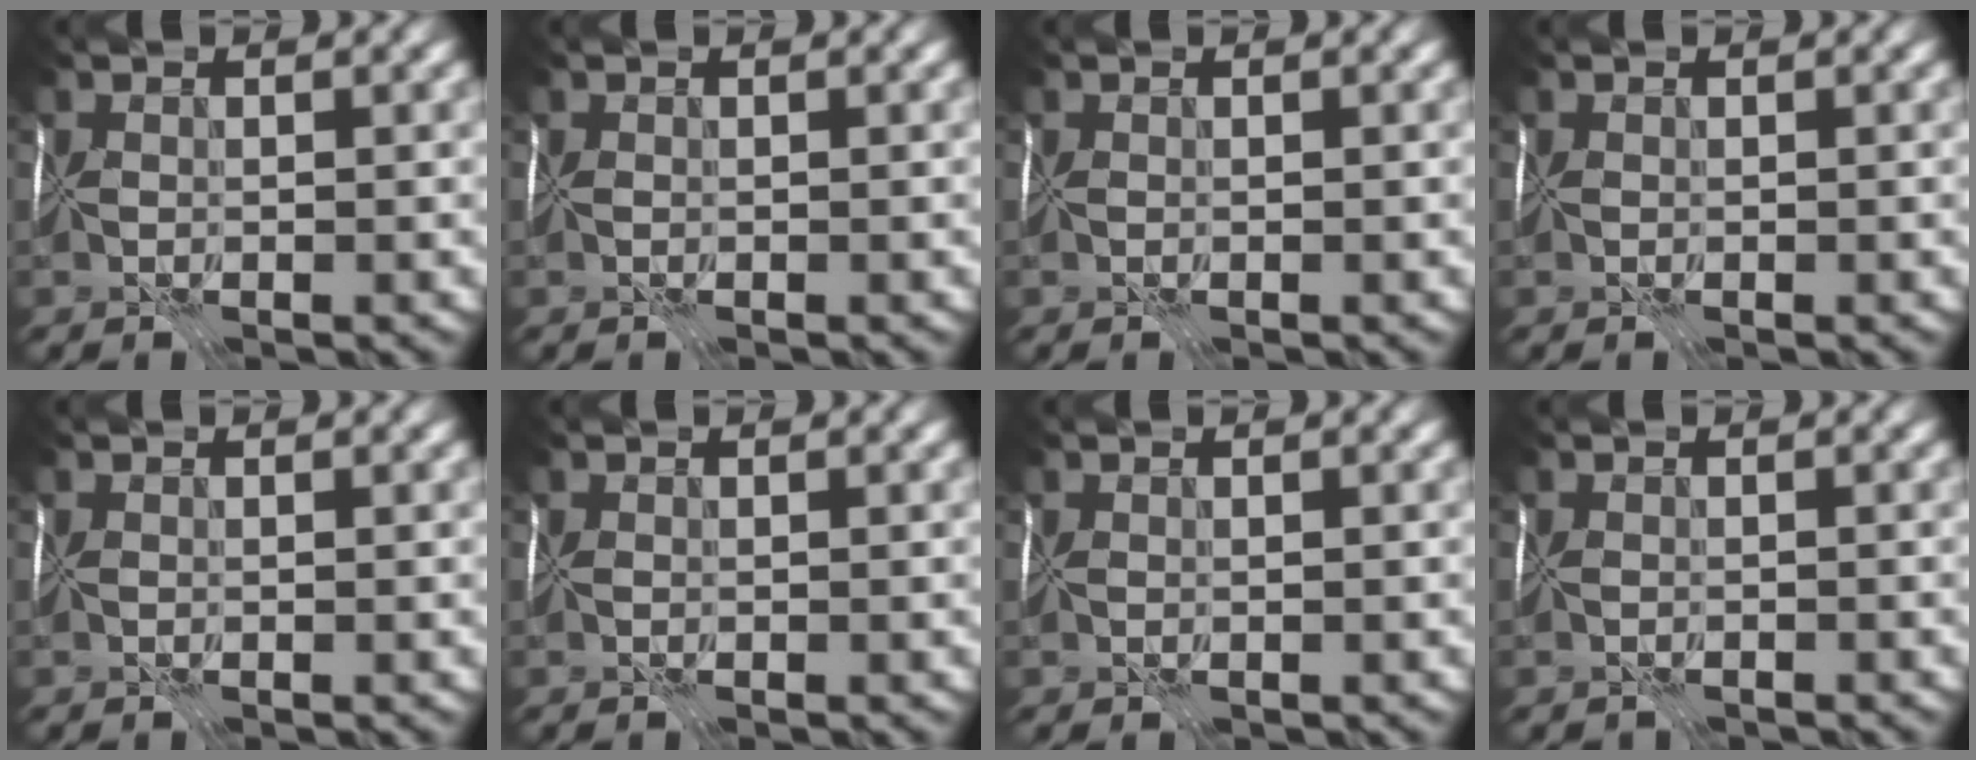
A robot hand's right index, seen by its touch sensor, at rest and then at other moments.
{"total": 0.0}
{"total": 0.0}
{"total": 0.0}
{"total": 0.0}
{"total": 0.0}
{"total": 0.0}
{"total": 1.6, "force": [-1.5, 0.4, -0.1], "torque": [0.014, -0.014, -0.032]}